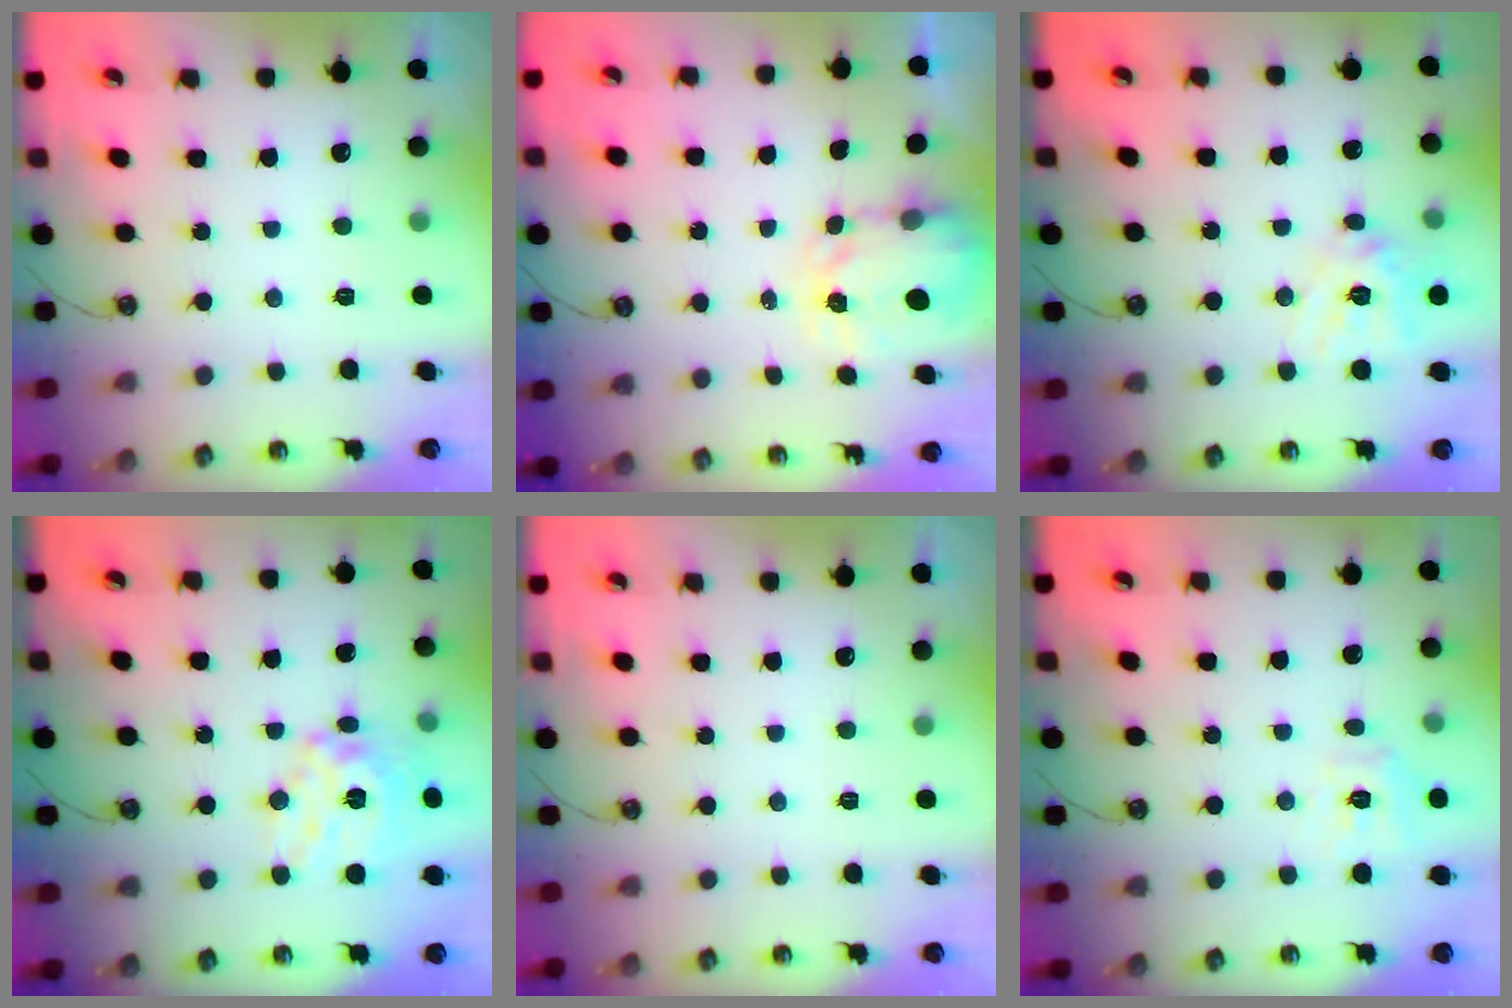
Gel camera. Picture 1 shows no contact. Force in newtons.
{"total": 3.5, "press": 3.5, "slide": 0.4}
{"total": 12.7, "press": 12.6, "slide": 1.4}
{"total": 14.1, "press": 14.0, "slide": 1.3}
{"total": 0.0}
{"total": 9.3, "press": 9.3, "slide": 0.9}